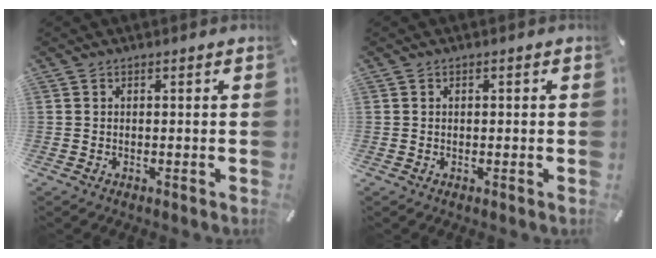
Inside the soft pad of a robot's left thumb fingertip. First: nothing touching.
{"total": 0.5, "force": [0.0, 0.5, 0.2], "torque": [-0.005, 0.002, -0.001]}